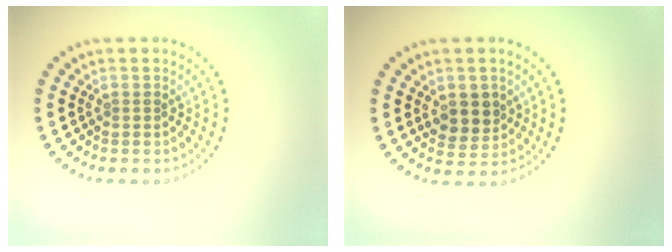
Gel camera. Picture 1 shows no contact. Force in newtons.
{"total": 2.9, "press": 2.8, "slide": 0.9}